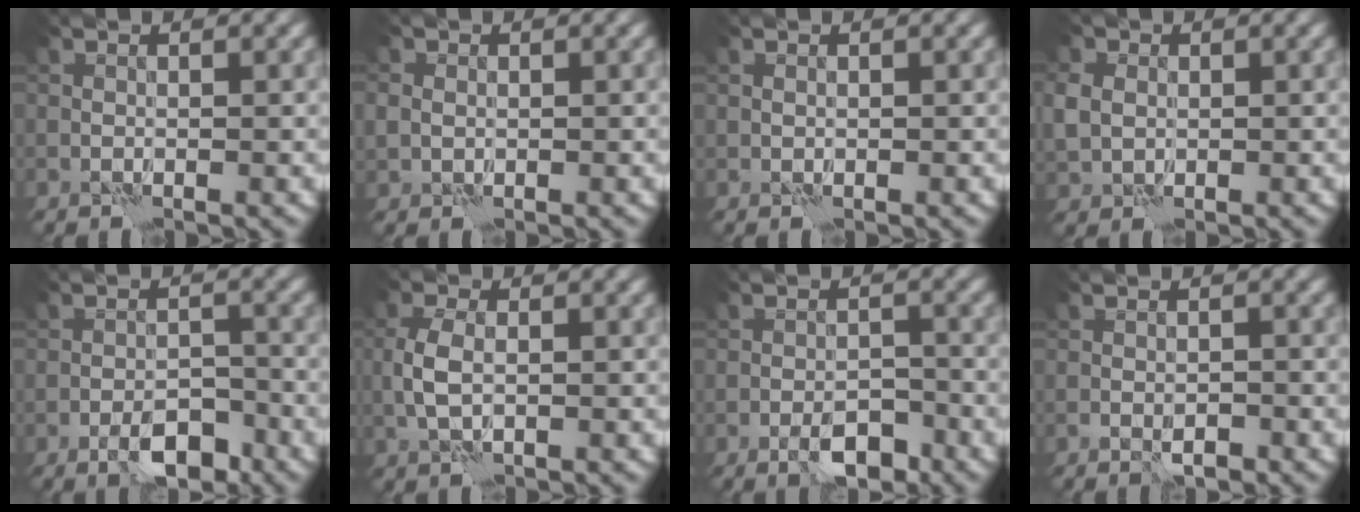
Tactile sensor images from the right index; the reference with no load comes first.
{"total": 1.7, "force": [0.2, 1.5, 0.7], "torque": [-0.013, 0.002, 0.001]}
{"total": 0.0}
{"total": 3.1, "force": [0.4, 2.6, 1.5], "torque": [-0.045, 0.003, 0.008]}
{"total": 4.5, "force": [-3.0, 1.7, 2.9], "torque": [-0.039, 0.003, -0.049]}
{"total": 3.0, "force": [-0.2, 1.7, 2.4], "torque": [-0.060, 0.000, -0.006]}
{"total": 3.8, "force": [-2.5, 1.5, 2.5], "torque": [-0.034, 0.002, -0.042]}
{"total": 1.5, "force": [-0.9, 0.6, 1.1], "torque": [-0.018, 0.000, -0.017]}